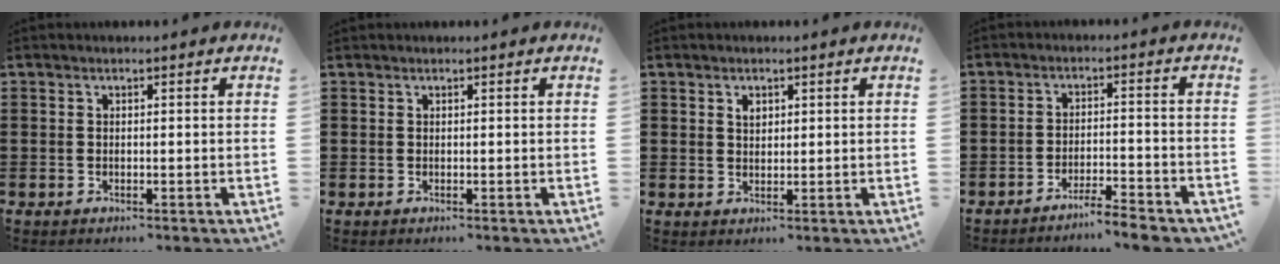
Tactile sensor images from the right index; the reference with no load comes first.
{"total": 0.0}
{"total": 1.6, "force": [0.8, 1.0, 0.9], "torque": [-0.020, 0.004, 0.016]}
{"total": 4.1, "force": [-3.9, -0.3, 1.2], "torque": [-0.021, -0.004, -0.079]}